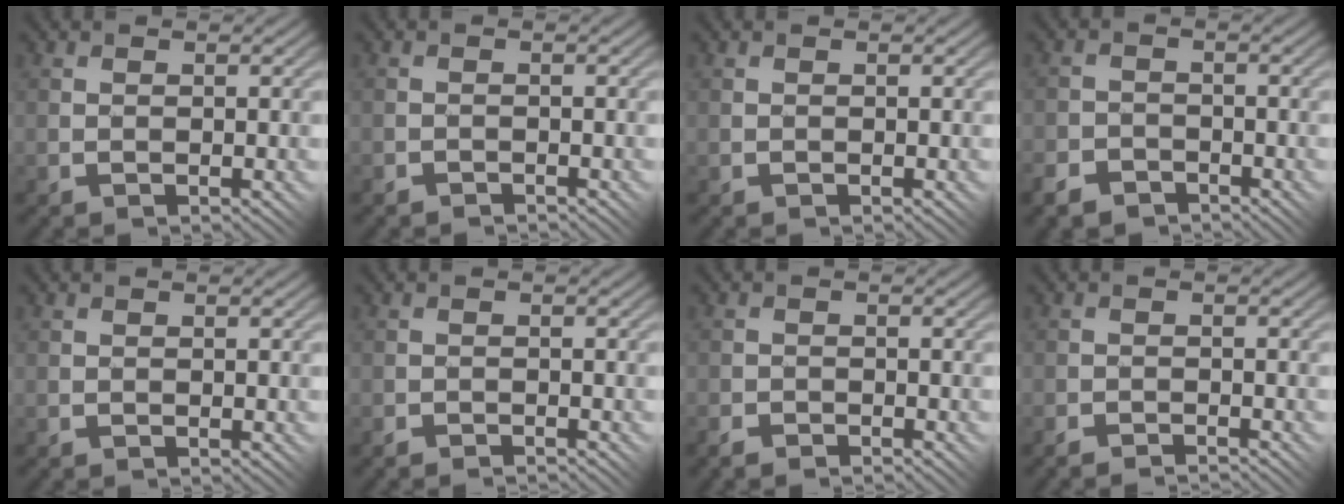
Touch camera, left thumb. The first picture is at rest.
{"total": 1.0, "force": [-0.9, -0.1, -0.4], "torque": [0.013, 0.002, -0.022]}
{"total": 0.0}
{"total": 3.8, "force": [-3.1, 2.1, 0.8], "torque": [-0.016, 0.000, -0.064]}
{"total": 0.0}
{"total": 1.3, "force": [-1.2, -0.4, -0.4], "torque": [0.010, 0.007, -0.030]}
{"total": 2.0, "force": [-1.9, 0.5, 0.2], "torque": [-0.002, 0.002, -0.047]}
{"total": 2.0, "force": [-1.9, -0.4, -0.3], "torque": [0.007, 0.008, -0.044]}